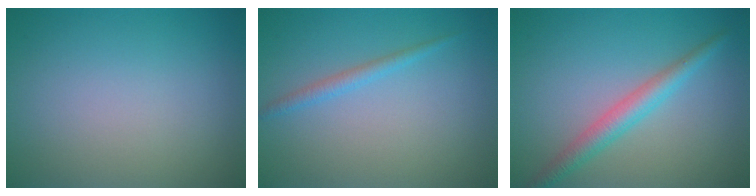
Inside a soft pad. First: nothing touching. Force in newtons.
{"total": 1.3, "press": 1.3, "slide": 0.1}
{"total": 2.9, "press": 2.9, "slide": 0.1}